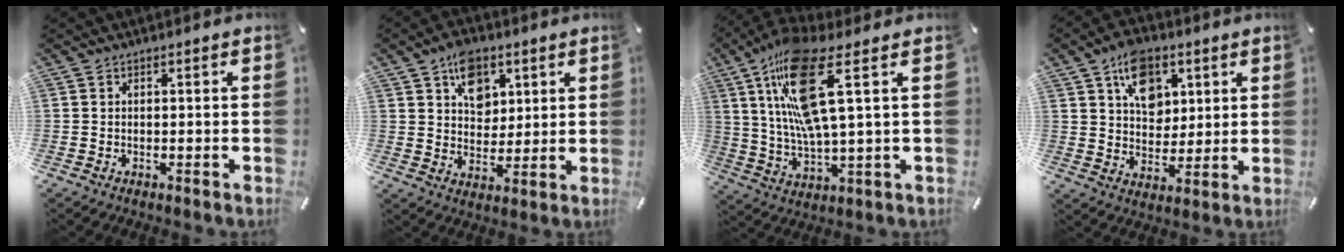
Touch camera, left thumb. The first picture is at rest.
{"total": 9.5, "force": [4.4, 7.2, 4.4], "torque": [-0.060, -0.010, 0.078]}
{"total": 18.0, "force": [7.2, 4.5, 15.8], "torque": [-0.330, -0.020, 0.111]}
{"total": 11.2, "force": [5.2, 8.2, 5.6], "torque": [-0.084, -0.010, 0.095]}